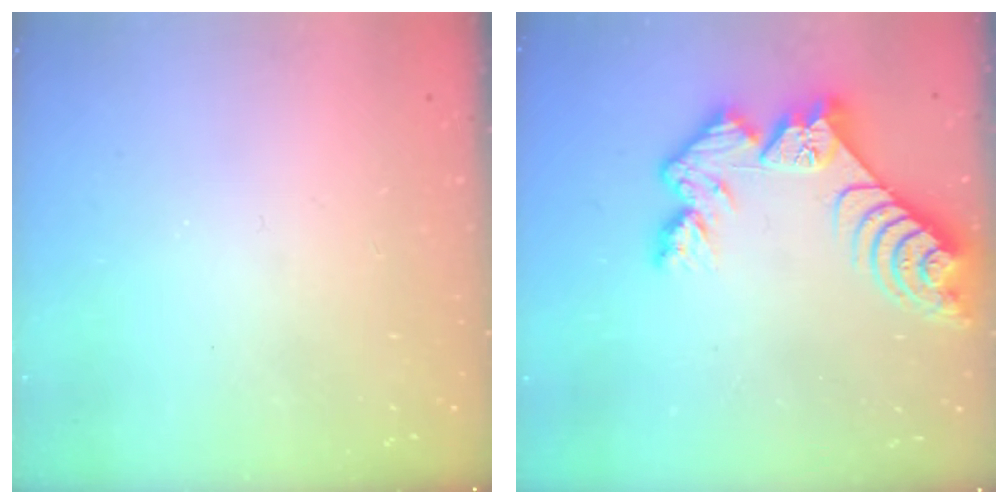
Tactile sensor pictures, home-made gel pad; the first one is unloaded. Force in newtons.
{"total": 11.8, "press": 11.8, "slide": 1.1}